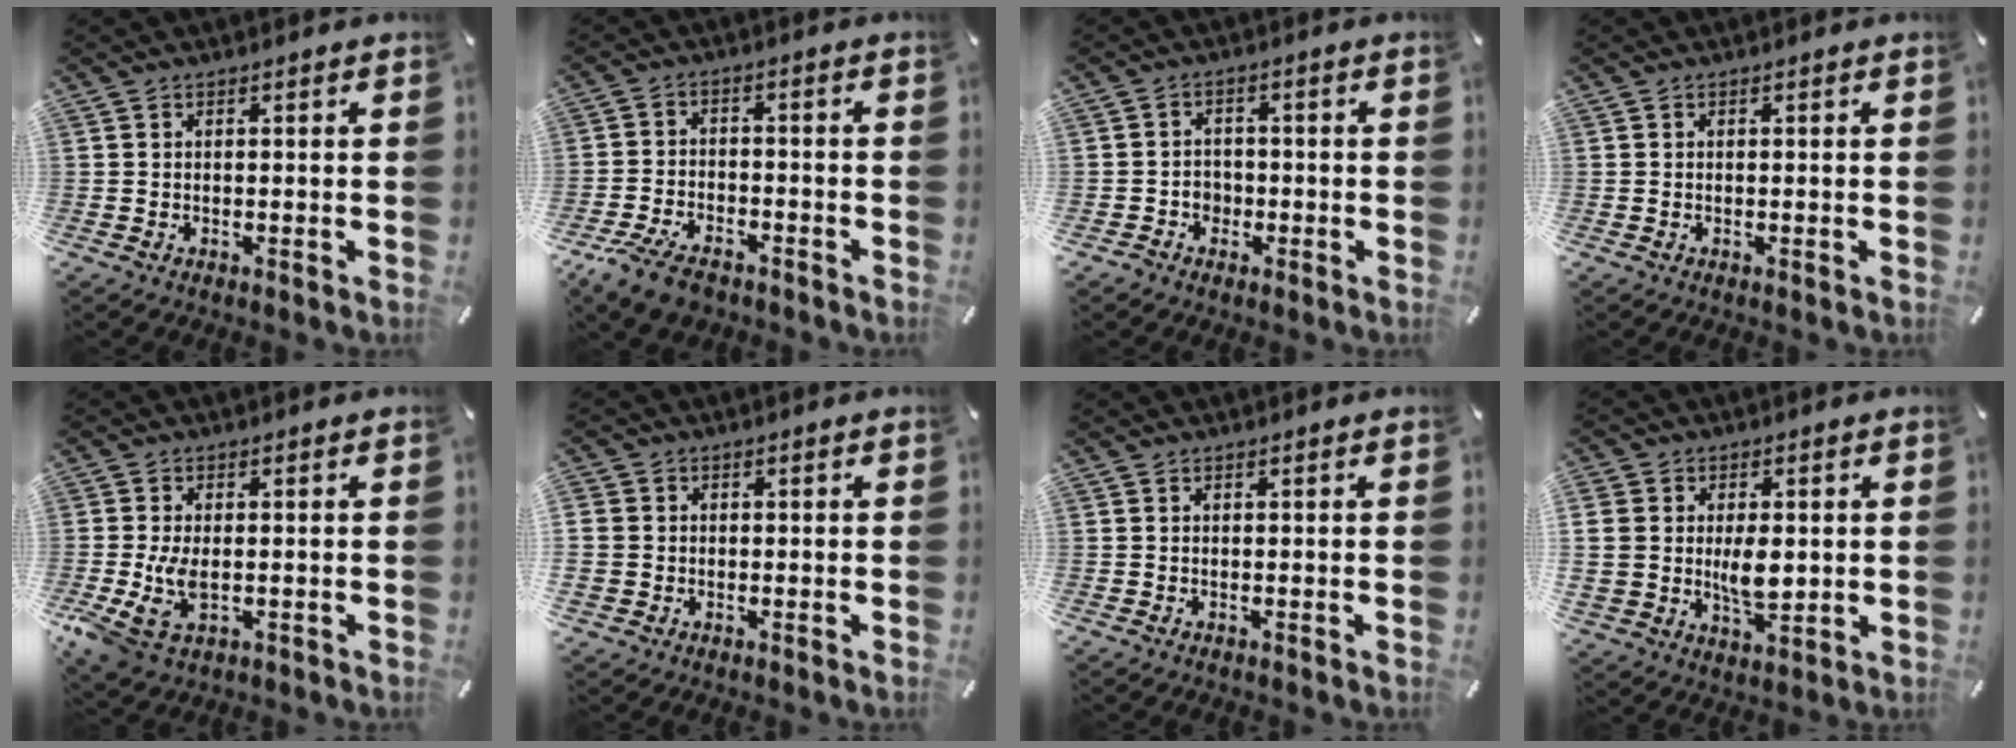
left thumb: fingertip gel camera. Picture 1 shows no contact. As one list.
[{"total": 7.1, "force": [-5.1, 3.4, 3.6], "torque": [-0.085, 0.016, -0.098]}, {"total": 3.9, "force": [-1.4, 3.7, 0.1], "torque": [-0.005, 0.011, -0.028]}, {"total": 0.0}, {"total": 7.5, "force": [-1.1, 4.6, 5.9], "torque": [-0.127, -0.008, -0.018]}, {"total": 4.1, "force": [-0.2, 4.1, 0.8], "torque": [-0.024, 0.006, -0.003]}, {"total": 0.0}, {"total": 10.5, "force": [1.0, 7.8, 7.0], "torque": [-0.131, -0.002, 0.015]}]